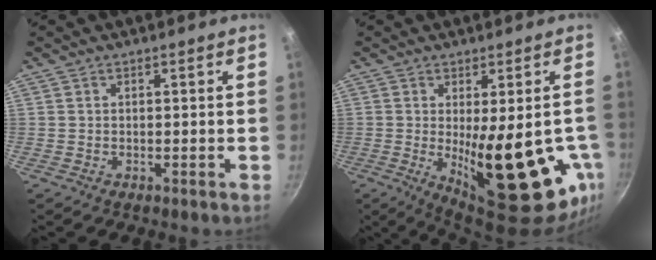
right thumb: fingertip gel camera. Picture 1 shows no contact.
{"total": 21.7, "force": [-4.2, 7.6, 19.8], "torque": [-0.249, -0.031, -0.032]}